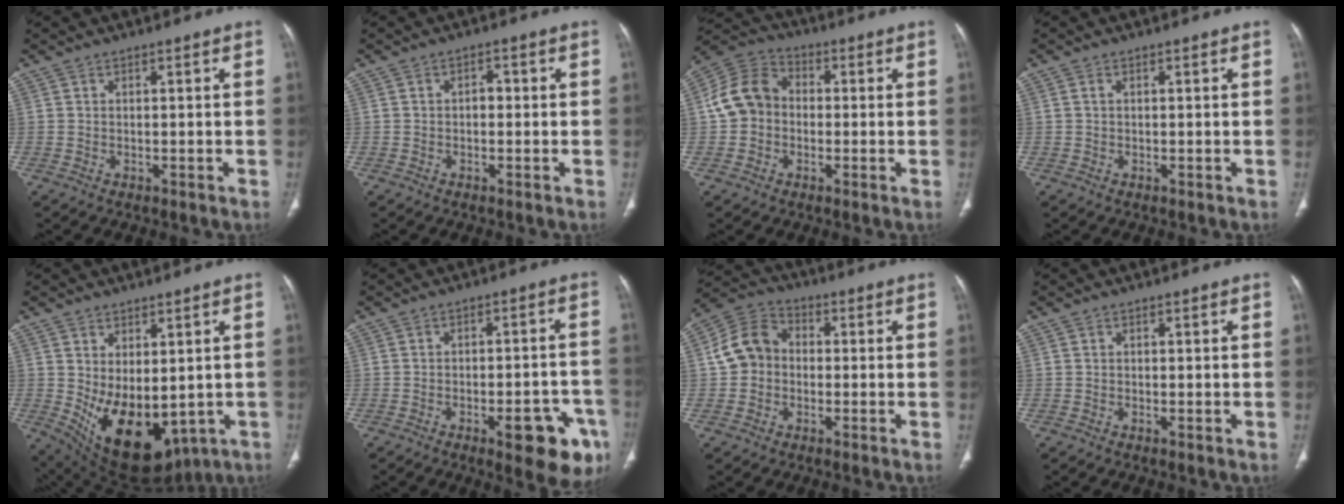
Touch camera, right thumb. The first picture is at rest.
{"total": 1.7, "force": [-0.3, 1.1, 1.2], "torque": [-0.011, 0.006, -0.009]}
{"total": 9.7, "force": [-0.6, 8.1, 5.2], "torque": [-0.091, 0.032, -0.026]}
{"total": 0.5, "force": [0.0, 0.3, 0.4], "torque": [-0.010, 0.000, 0.000]}
{"total": 16.0, "force": [-1.8, 9.3, 12.9], "torque": [-0.192, -0.020, 0.009]}
{"total": 12.3, "force": [-5.9, 4.3, 9.9], "torque": [-0.099, 0.029, -0.067]}
{"total": 8.5, "force": [-0.5, 7.2, 4.4], "torque": [-0.068, 0.028, -0.025]}
{"total": 0.0}